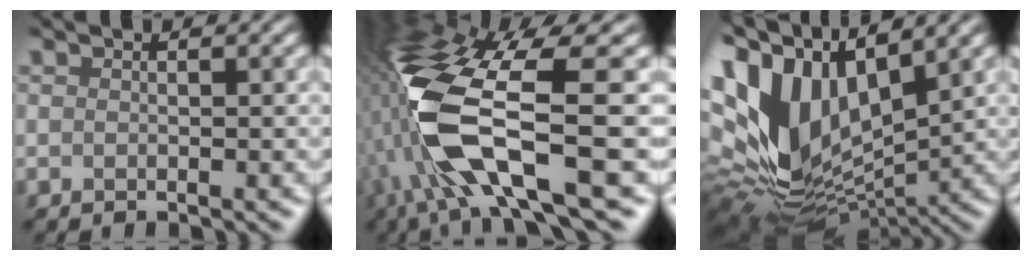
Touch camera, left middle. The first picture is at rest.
{"total": 12.4, "force": [-2.3, 4.2, 11.4], "torque": [-0.250, -0.010, -0.033]}
{"total": 12.5, "force": [4.7, 6.9, 9.3], "torque": [-0.220, 0.009, 0.093]}